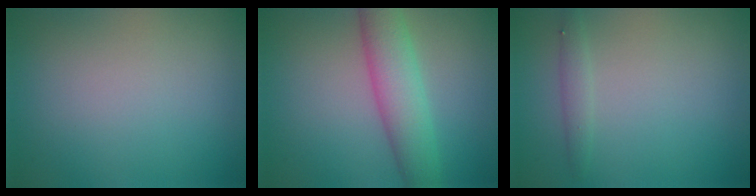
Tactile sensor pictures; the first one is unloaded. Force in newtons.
{"total": 5.4, "press": 5.4, "slide": 0.1}
{"total": 1.1, "press": 1.1, "slide": 0.1}